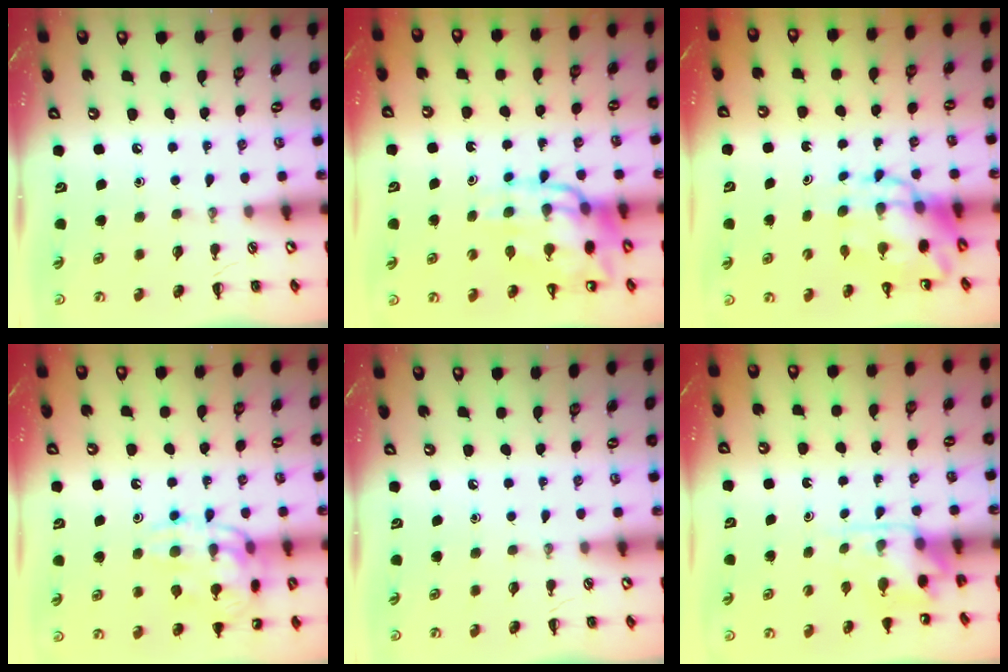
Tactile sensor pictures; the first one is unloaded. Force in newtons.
{"total": 13.2, "press": 12.7, "slide": 3.6}
{"total": 9.9, "press": 9.5, "slide": 2.8}
{"total": 15.1, "press": 15.0, "slide": 1.6}
{"total": 0.0}
{"total": 5.7, "press": 5.6, "slide": 0.9}